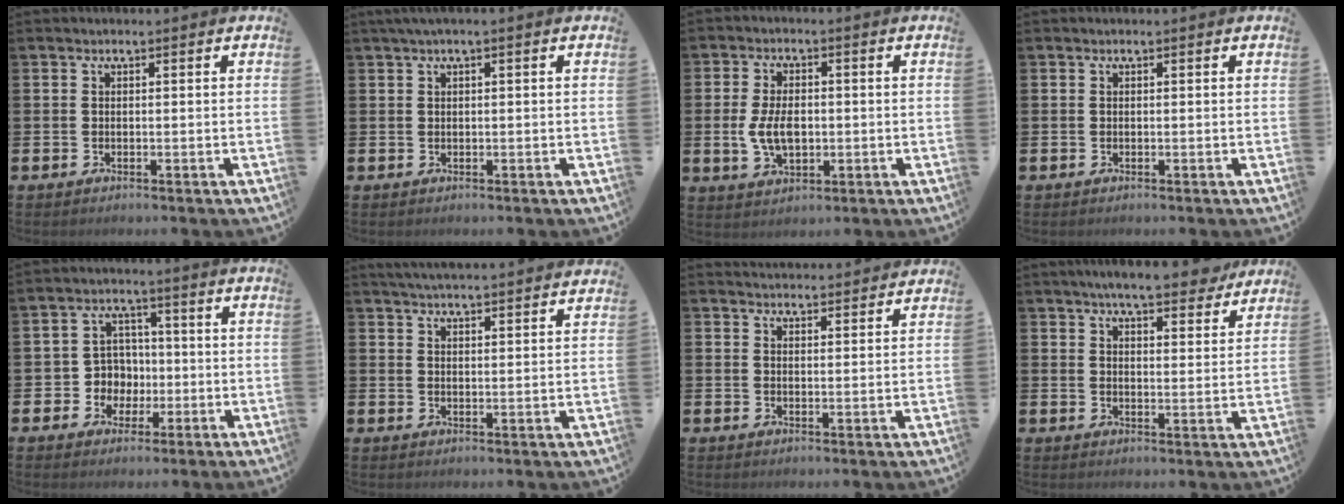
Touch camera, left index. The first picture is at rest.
{"total": 1.1, "force": [0.4, 0.0, 1.1], "torque": [-0.019, 0.002, 0.006]}
{"total": 5.5, "force": [-0.2, 3.3, 4.4], "torque": [-0.082, -0.001, -0.011]}
{"total": 0.0}
{"total": 4.9, "force": [-0.3, 4.8, 0.7], "torque": [-0.027, 0.001, -0.012]}
{"total": 4.2, "force": [4.1, -0.4, 0.2], "torque": [-0.020, -0.020, 0.076]}
{"total": 3.0, "force": [3.0, 0.3, -0.1], "torque": [-0.004, -0.017, 0.054]}
{"total": 7.2, "force": [6.8, 0.9, 2.3], "torque": [-0.040, -0.040, 0.117]}